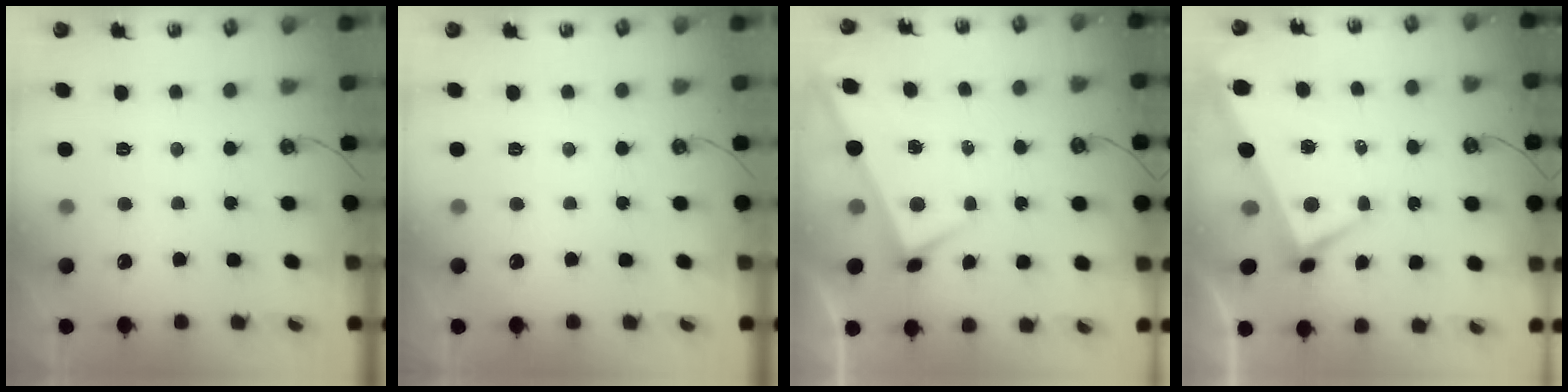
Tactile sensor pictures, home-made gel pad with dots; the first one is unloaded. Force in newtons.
{"total": 0.0}
{"total": 1.8, "press": 1.8, "slide": 0.1}
{"total": 1.7, "press": 1.5, "slide": 0.8}